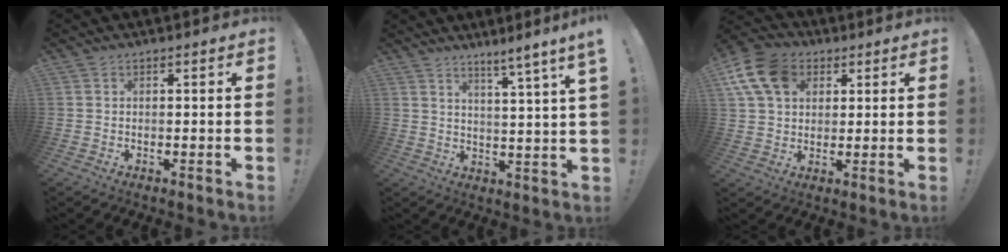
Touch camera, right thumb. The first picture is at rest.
{"total": 5.9, "force": [4.0, -1.1, 4.2], "torque": [-0.063, -0.034, 0.060]}
{"total": 13.9, "force": [5.2, 10.3, 7.8], "torque": [-0.146, -0.012, 0.104]}